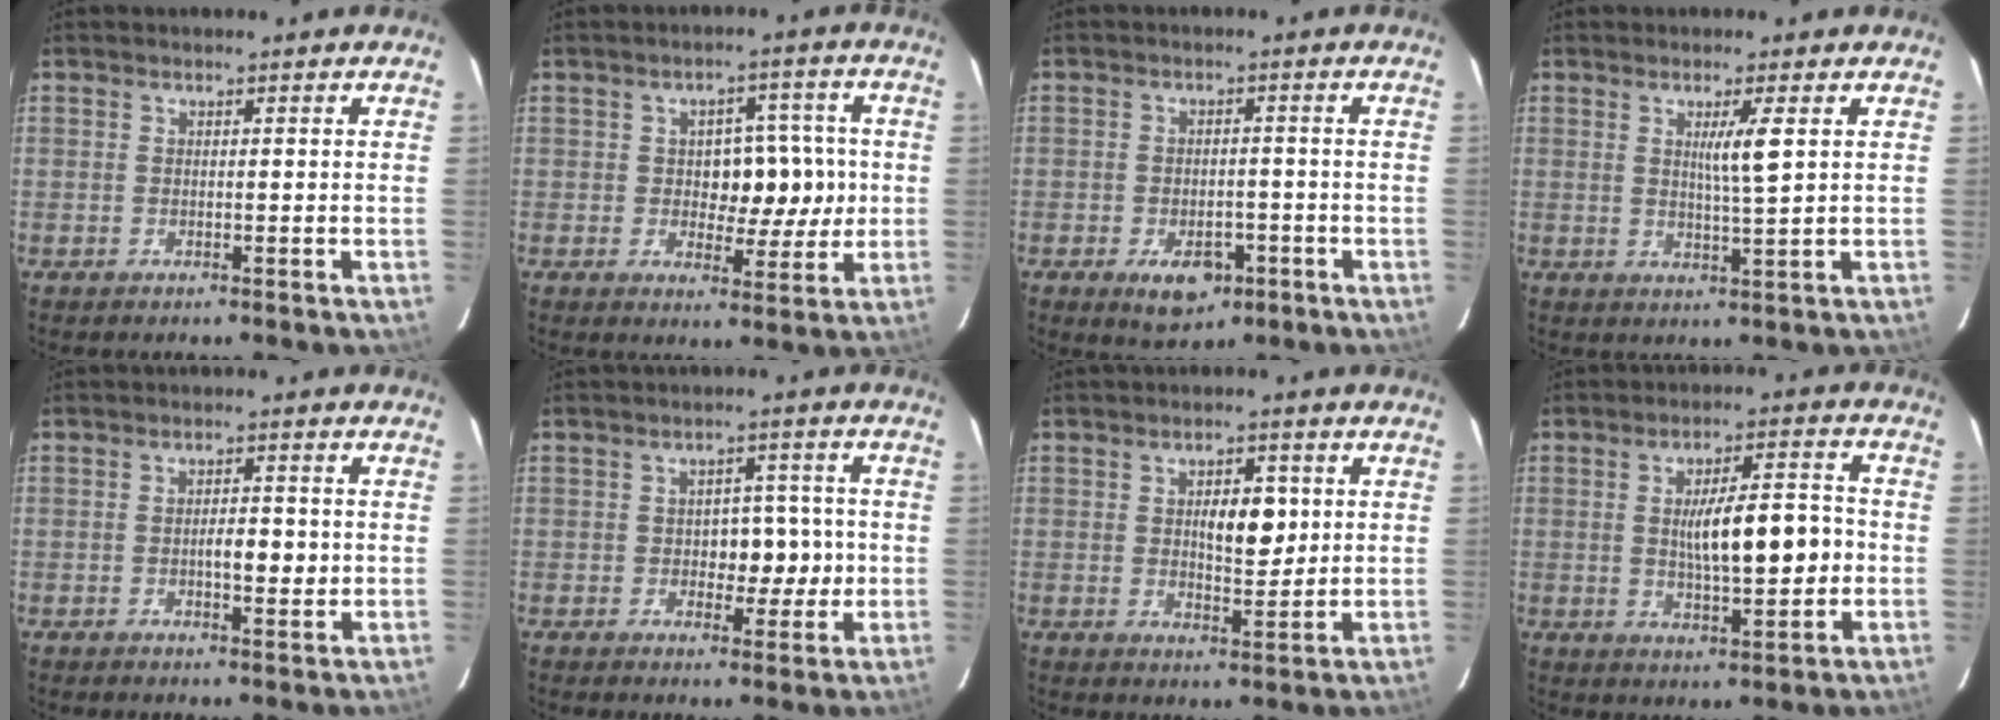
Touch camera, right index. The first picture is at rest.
{"total": 7.8, "force": [0.1, 4.6, 6.3], "torque": [-0.079, 0.023, 0.010]}
{"total": 6.1, "force": [-3.1, 3.4, 4.0], "torque": [-0.059, 0.000, -0.039]}
{"total": 4.2, "force": [1.2, -0.5, 4.0], "torque": [-0.071, -0.008, 0.022]}
{"total": 3.8, "force": [-0.4, 1.2, 3.5], "torque": [-0.055, 0.001, -0.004]}
{"total": 5.7, "force": [-0.5, 3.5, 4.5], "torque": [-0.051, 0.015, -0.003]}
{"total": 6.1, "force": [1.2, 2.5, 5.4], "torque": [-0.080, 0.001, 0.023]}
{"total": 10.6, "force": [-0.3, 2.5, 10.3], "torque": [-0.168, 0.013, -0.002]}